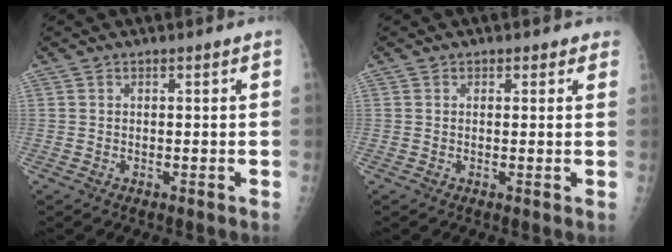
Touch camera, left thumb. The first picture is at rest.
{"total": 1.7, "force": [1.1, 1.3, 0.4], "torque": [0.019, -0.003, 0.006]}